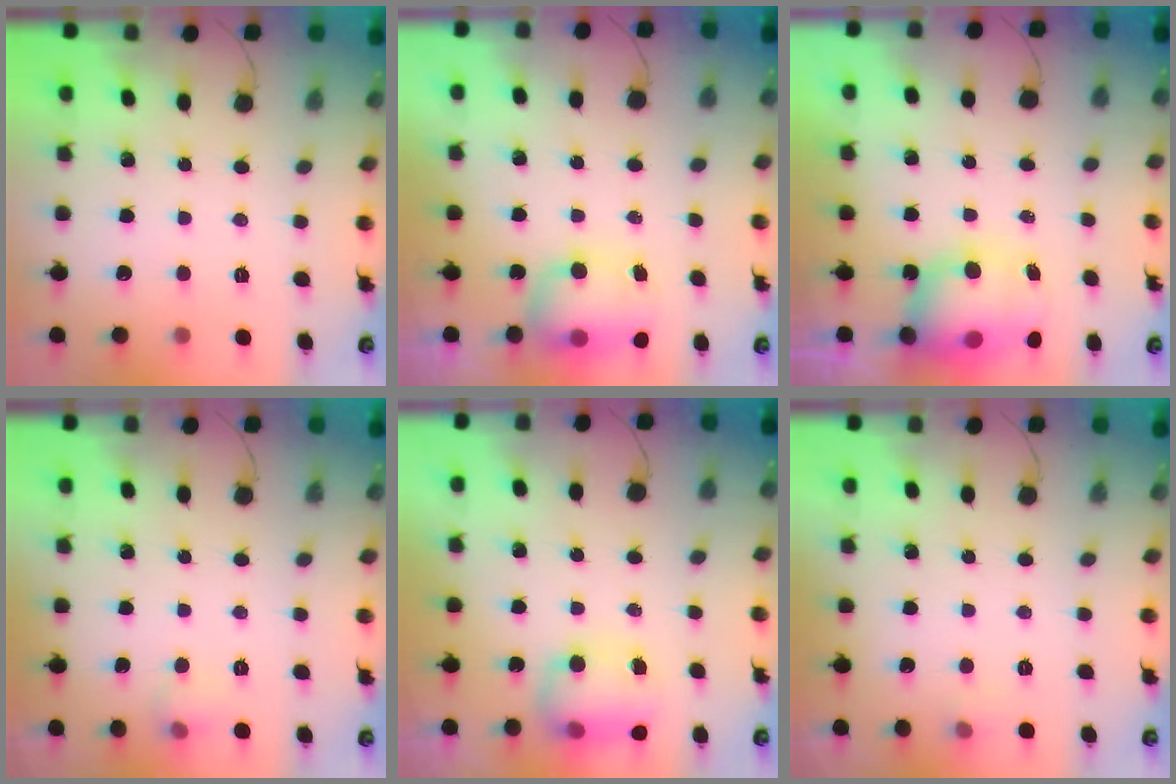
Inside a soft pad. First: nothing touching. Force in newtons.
{"total": 7.5, "press": 7.3, "slide": 1.3}
{"total": 9.8, "press": 9.5, "slide": 2.2}
{"total": 4.6, "press": 4.3, "slide": 1.7}
{"total": 7.8, "press": 7.8, "slide": 0.5}
{"total": 7.8, "press": 3.4, "slide": 7.0}